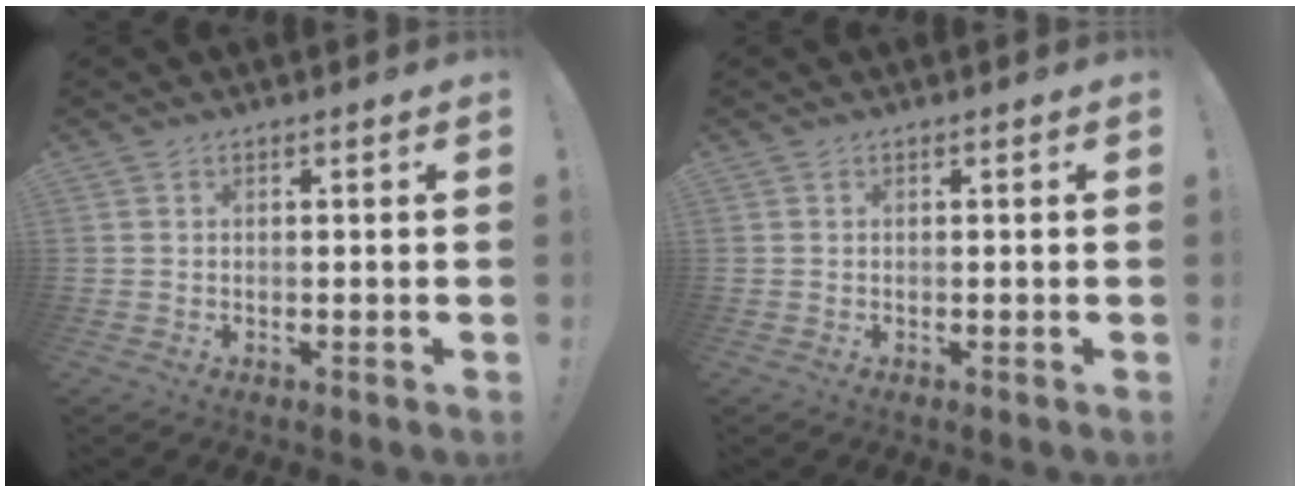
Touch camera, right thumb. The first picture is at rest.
{"total": 0.0}